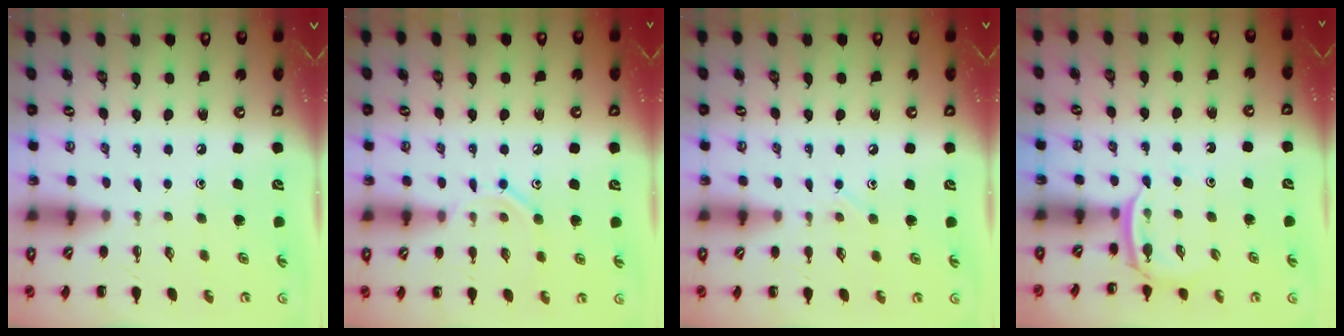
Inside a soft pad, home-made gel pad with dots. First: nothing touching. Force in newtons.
{"total": 8.5, "press": 8.3, "slide": 1.6}
{"total": 5.4, "press": 5.2, "slide": 1.5}
{"total": 3.6, "press": 3.4, "slide": 1.1}